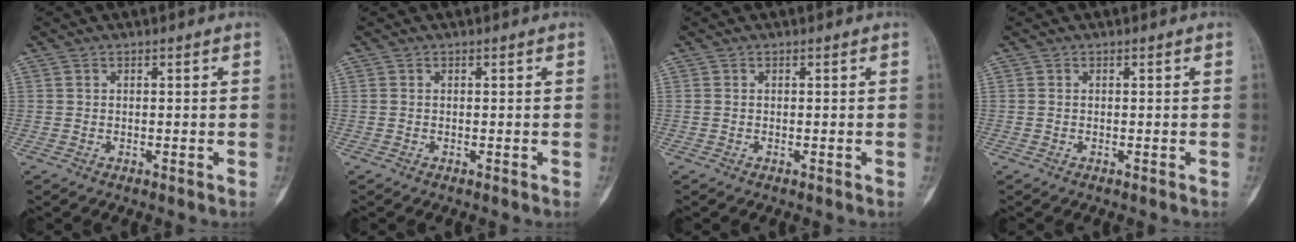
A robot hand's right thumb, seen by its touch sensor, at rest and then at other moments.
{"total": 0.0}
{"total": 0.0}
{"total": 0.0}